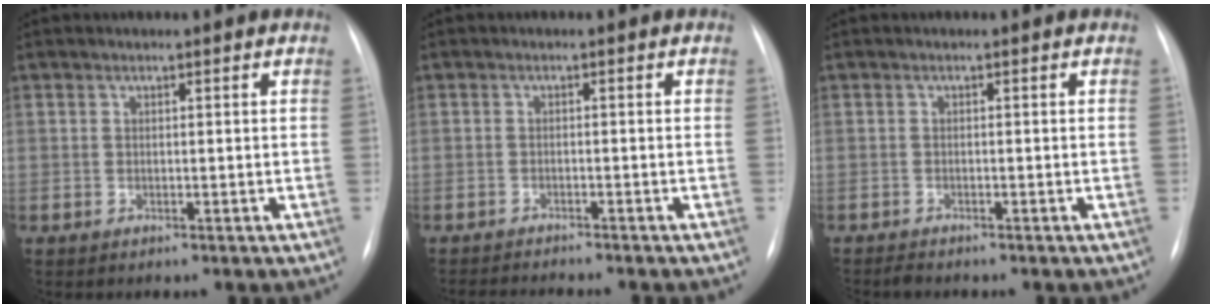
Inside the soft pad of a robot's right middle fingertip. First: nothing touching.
{"total": 7.1, "force": [-6.6, 0.0, 2.6], "torque": [-0.035, -0.015, -0.097]}
{"total": 1.3, "force": [-1.3, 0.1, 0.2], "torque": [-0.005, -0.004, -0.021]}